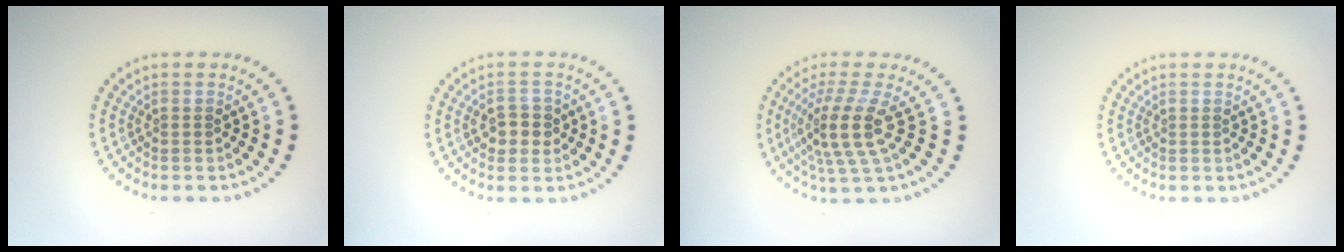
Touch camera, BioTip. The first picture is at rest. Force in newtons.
{"total": 2.6, "press": 2.5, "slide": 0.3}
{"total": 4.4, "press": 3.3, "slide": 2.9}
{"total": 0.0}